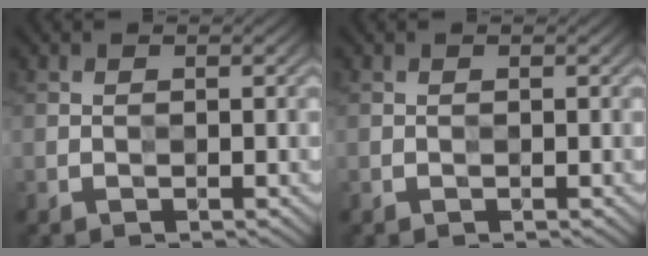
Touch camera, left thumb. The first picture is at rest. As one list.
[{"total": 0.0}]